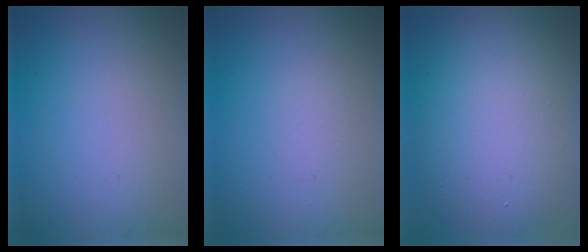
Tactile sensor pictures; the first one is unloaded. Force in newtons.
{"total": 0.5, "press": 0.5, "slide": 0.1}
{"total": 10.5, "press": 10.5, "slide": 0.4}